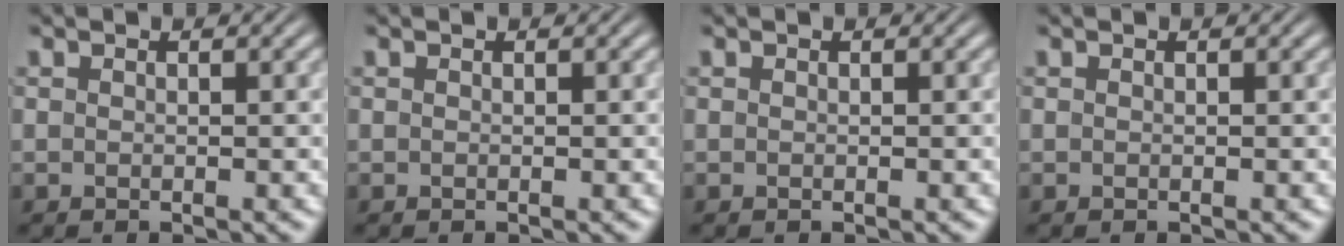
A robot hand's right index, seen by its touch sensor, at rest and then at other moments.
{"total": 0.0}
{"total": 0.0}
{"total": 0.0}